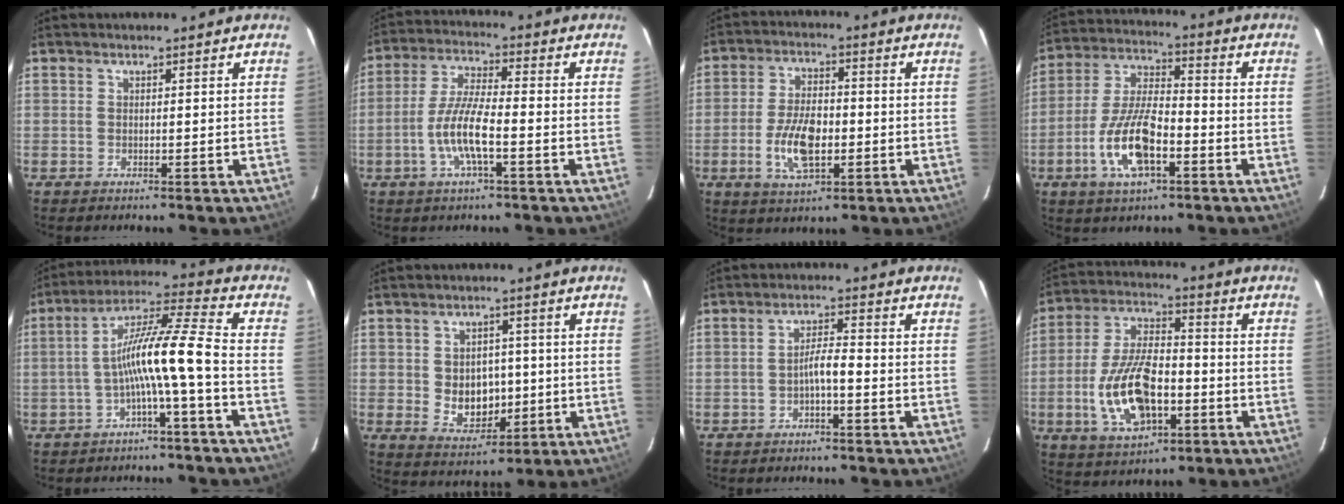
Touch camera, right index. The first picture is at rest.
{"total": 9.2, "force": [-3.1, 1.7, 8.5], "torque": [-0.175, 0.002, -0.062]}
{"total": 10.2, "force": [-2.6, 4.9, 8.6], "torque": [-0.172, -0.002, -0.044]}
{"total": 13.3, "force": [-5.3, 4.9, 11.2], "torque": [-0.237, -0.002, -0.098]}
{"total": 10.5, "force": [-3.4, -0.5, 9.9], "torque": [-0.196, 0.017, -0.063]}
{"total": 8.0, "force": [-0.6, 6.2, 5.0], "torque": [-0.096, 0.003, 0.010]}
{"total": 3.0, "force": [-1.7, 0.3, 2.5], "torque": [-0.051, 0.010, -0.030]}
{"total": 16.1, "force": [-4.6, 8.1, 13.2], "torque": [-0.272, 0.004, -0.074]}